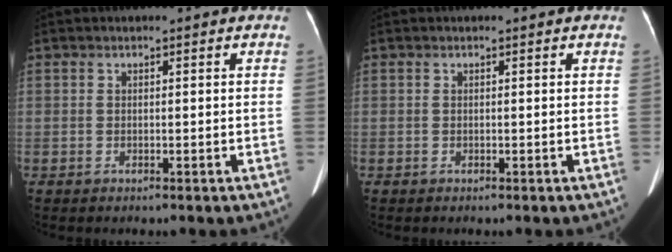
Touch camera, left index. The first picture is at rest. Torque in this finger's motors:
{"motor_torque": [0.12, 0.00, 0.04, 0.00]}